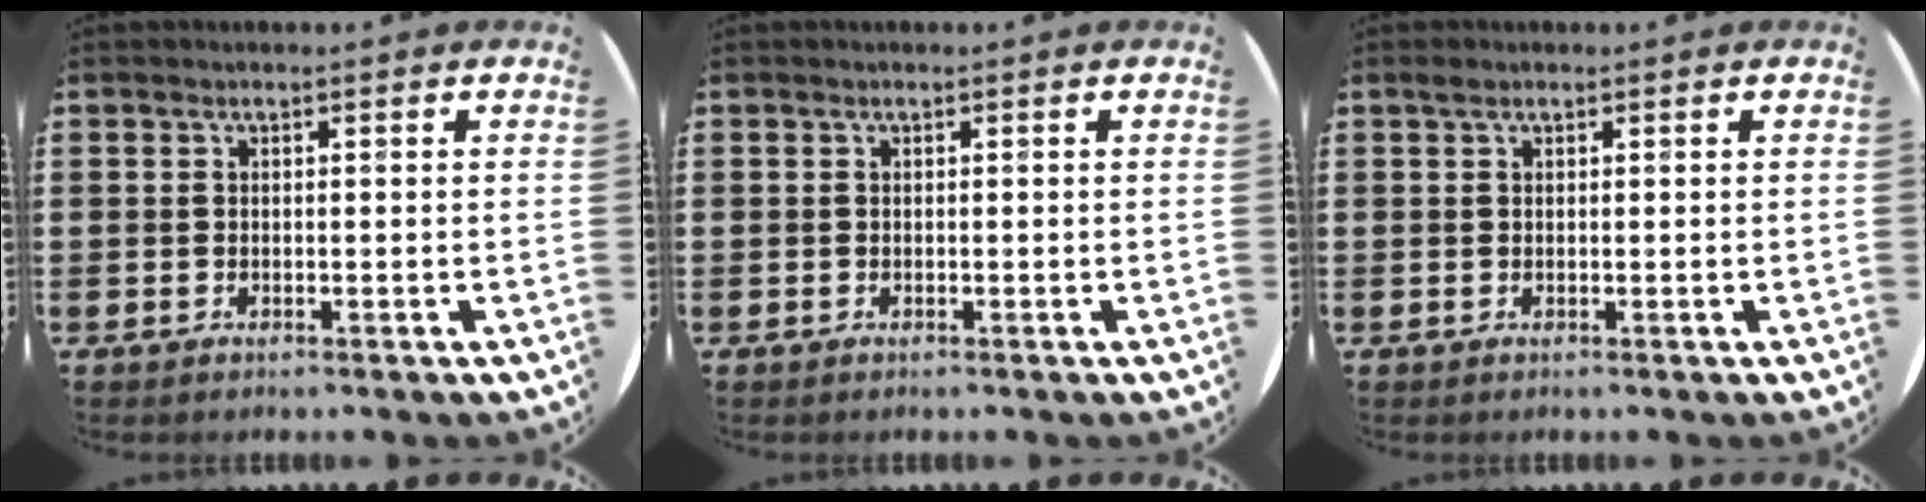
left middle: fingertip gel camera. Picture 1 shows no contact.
{"total": 0.0}
{"total": 0.6, "force": [0.5, 0.3, 0.2], "torque": [-0.005, 0.003, 0.008]}